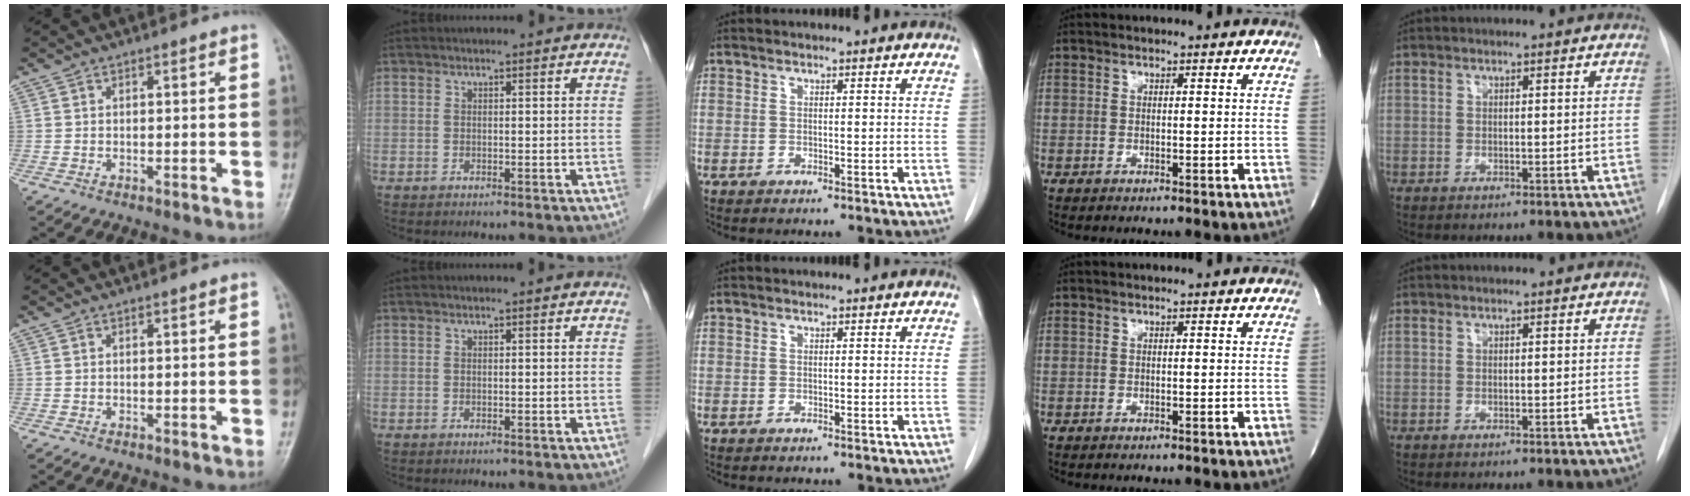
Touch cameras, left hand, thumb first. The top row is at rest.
{}